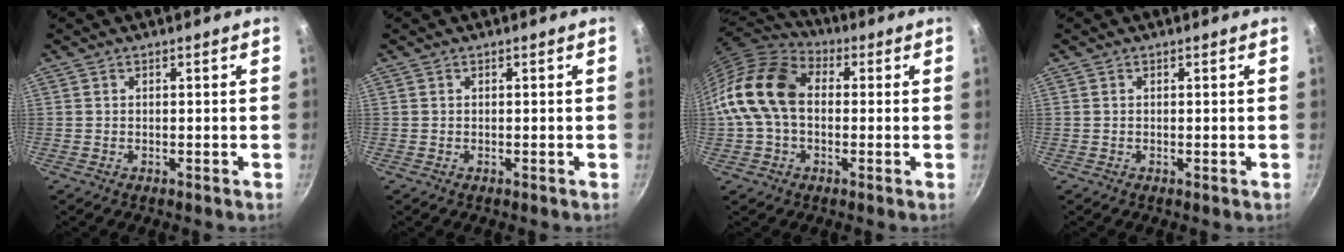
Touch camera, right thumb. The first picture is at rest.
{"total": 0.0}
{"total": 15.7, "force": [0.3, 11.1, 11.2], "torque": [-0.194, 0.034, -0.013]}
{"total": 0.0}